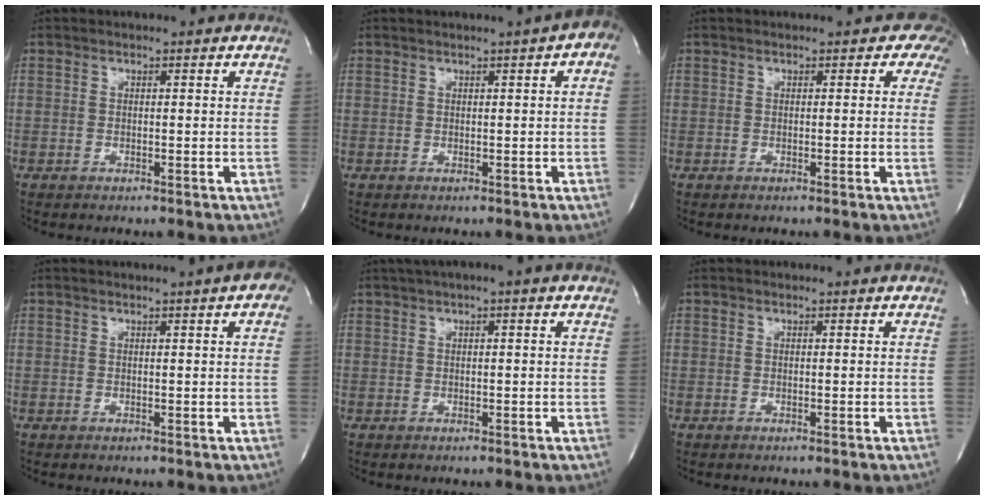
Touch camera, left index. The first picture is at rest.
{"total": 3.1, "force": [1.0, 0.6, 2.9], "torque": [-0.029, 0.008, 0.007]}
{"total": 2.4, "force": [0.9, 2.1, 0.9], "torque": [0.018, -0.003, -0.007]}
{"total": 4.4, "force": [2.4, 0.6, 3.6], "torque": [-0.042, 0.005, 0.020]}
{"total": 3.5, "force": [1.8, 0.1, 2.9], "torque": [-0.054, 0.020, 0.027]}
{"total": 0.0}